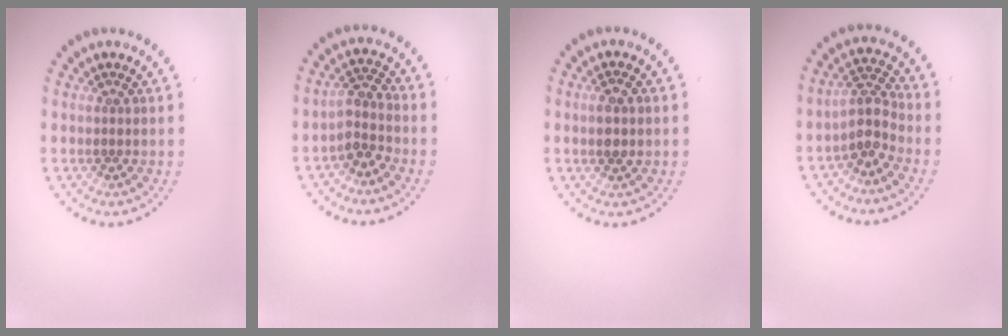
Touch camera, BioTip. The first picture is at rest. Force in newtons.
{"total": 2.3, "press": 1.9, "slide": 1.3}
{"total": 1.9, "press": 1.9, "slide": 0.4}
{"total": 2.9, "press": 2.3, "slide": 1.8}